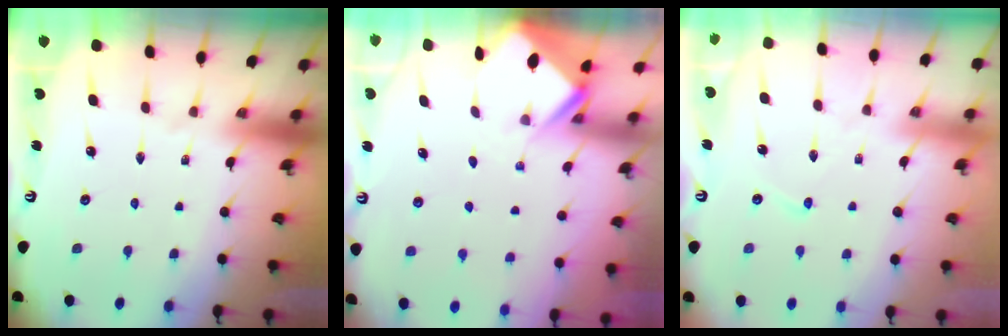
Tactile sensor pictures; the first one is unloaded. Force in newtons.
{"total": 2.4, "press": 2.4, "slide": 0.1}
{"total": 4.0, "press": 4.0, "slide": 0.3}